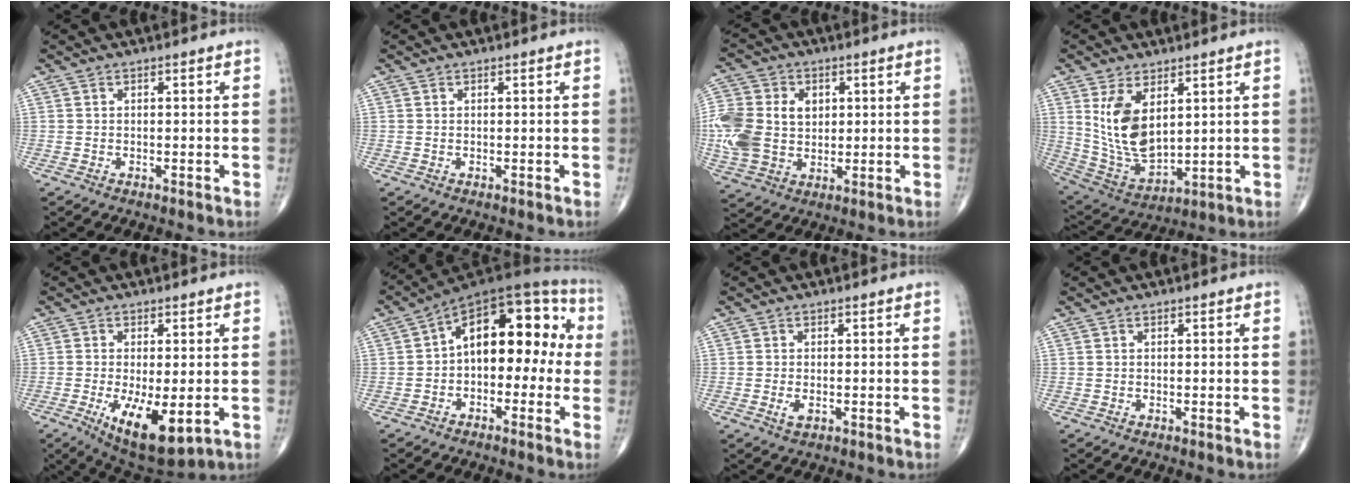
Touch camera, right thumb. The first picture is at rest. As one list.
[{"total": 0.0}, {"total": 16.5, "force": [1.2, 12.5, 10.7], "torque": [-0.241, 0.004, 0.029]}, {"total": 12.7, "force": [3.9, 6.8, 10.0], "torque": [-0.174, -0.026, 0.096]}, {"total": 11.9, "force": [-3.4, 4.6, 10.4], "torque": [-0.169, -0.022, -0.039]}, {"total": 15.8, "force": [0.2, 9.3, 12.8], "torque": [-0.140, 0.052, -0.012]}, {"total": 2.0, "force": [-0.5, 1.0, 1.7], "torque": [-0.035, -0.003, -0.008]}, {"total": 0.0}]